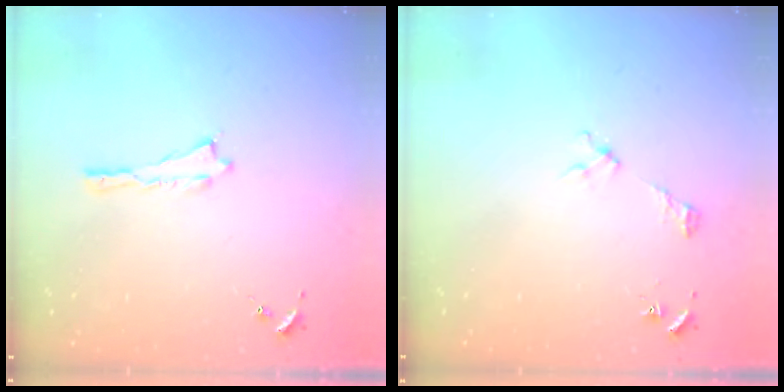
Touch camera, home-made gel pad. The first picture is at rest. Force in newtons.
{"total": 2.2, "press": 2.2, "slide": 0.3}